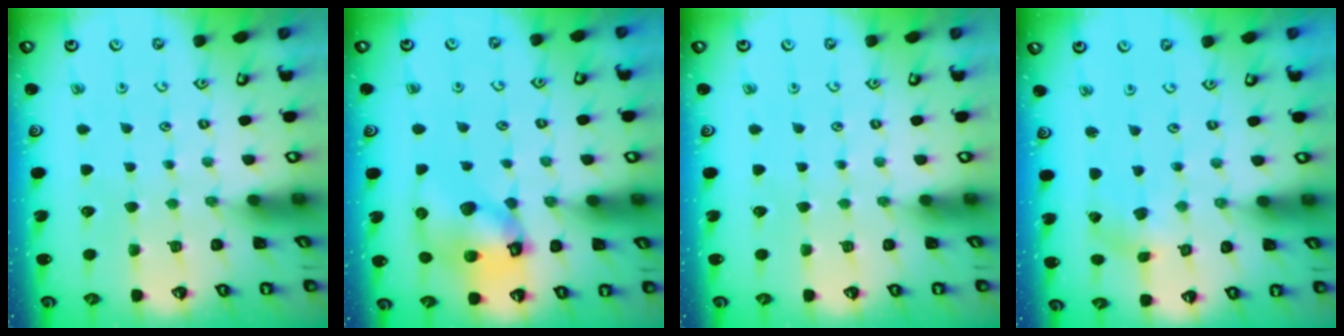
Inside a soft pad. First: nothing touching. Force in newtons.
{"total": 12.0, "press": 11.9, "slide": 1.8}
{"total": 0.0}
{"total": 1.2, "press": 1.2, "slide": 0.2}